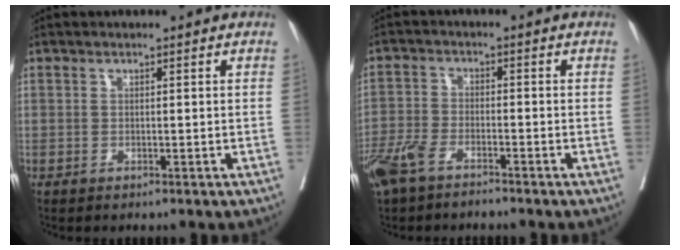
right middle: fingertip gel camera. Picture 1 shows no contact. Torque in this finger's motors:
{"motor_torque": [1.13, -1.01, 0.69, 0.21]}